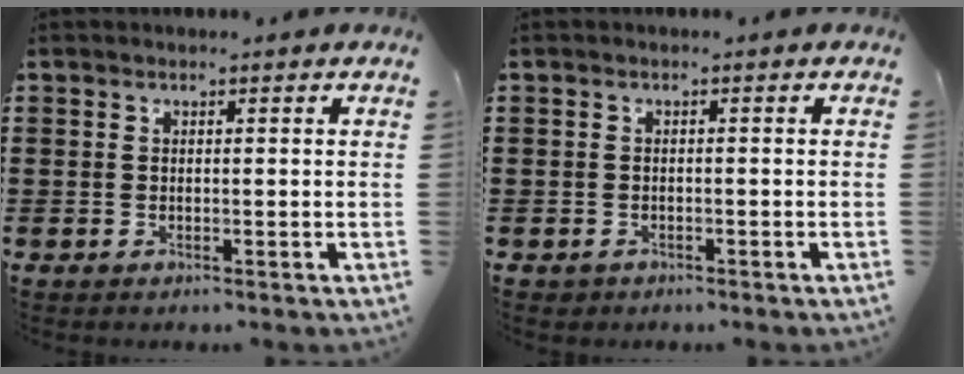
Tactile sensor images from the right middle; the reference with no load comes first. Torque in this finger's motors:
{"motor_torque": [-0.07, -0.05, 0.05, -0.01]}